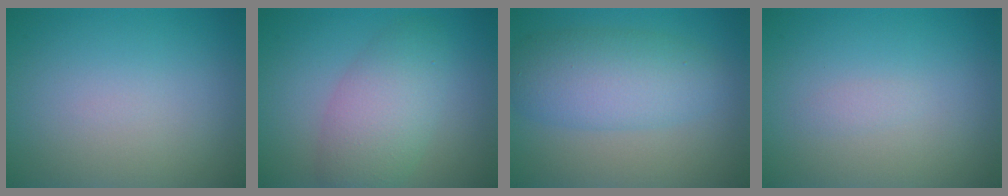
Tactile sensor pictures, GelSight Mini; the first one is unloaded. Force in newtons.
{"total": 4.9, "press": 4.9, "slide": 0.2}
{"total": 5.5, "press": 5.5, "slide": 0.3}
{"total": 0.5, "press": 0.5, "slide": 0.0}